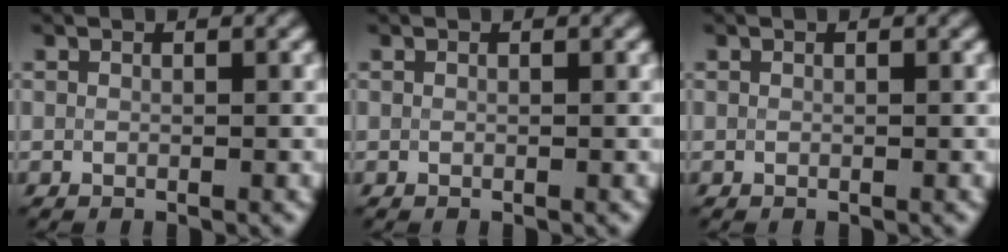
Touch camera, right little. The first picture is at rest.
{"total": 0.0}
{"total": 0.0}